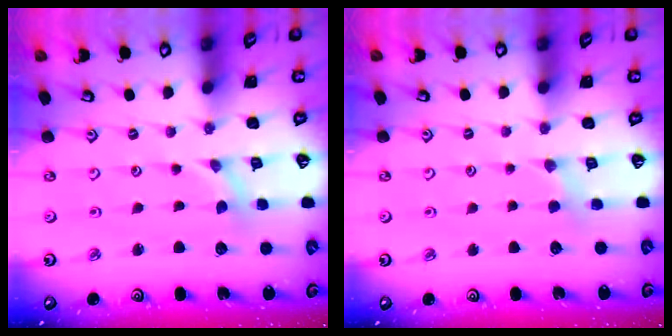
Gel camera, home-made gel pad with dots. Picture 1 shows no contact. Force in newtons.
{"total": 2.6, "press": 2.6, "slide": 0.5}